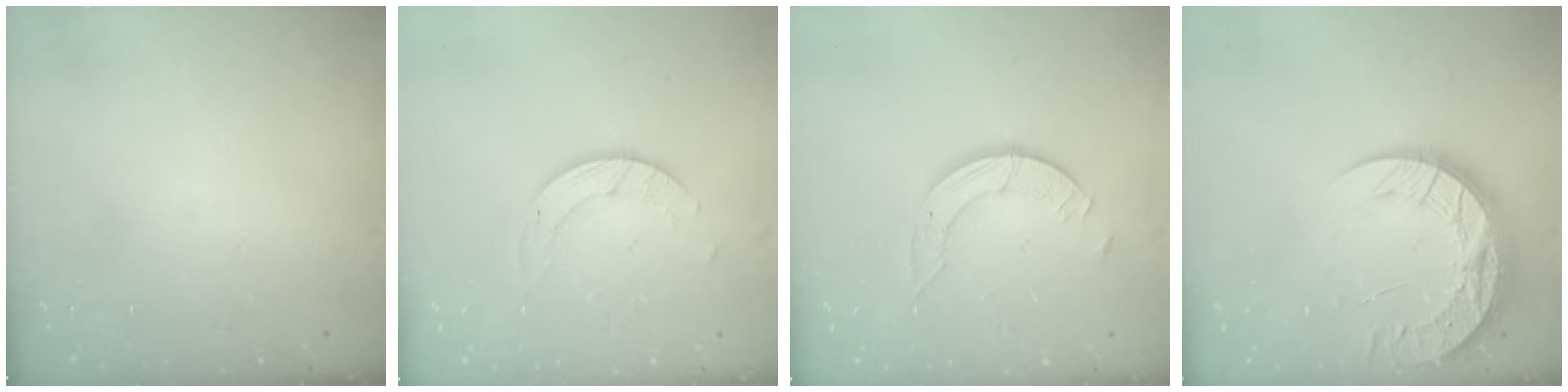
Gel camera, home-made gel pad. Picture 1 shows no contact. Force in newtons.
{"total": 3.0, "press": 3.0, "slide": 0.3}
{"total": 3.7, "press": 3.6, "slide": 0.4}
{"total": 15.4, "press": 15.4, "slide": 1.1}